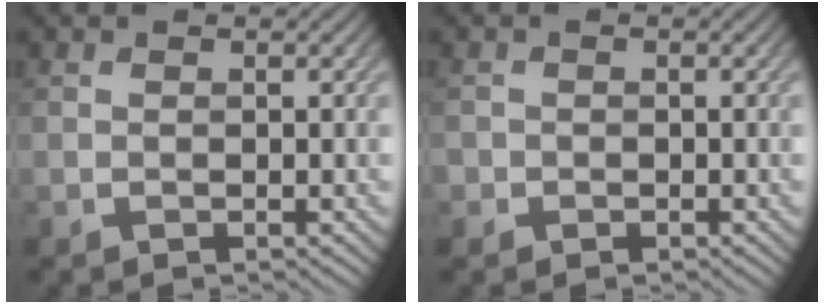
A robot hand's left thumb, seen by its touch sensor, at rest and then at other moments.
{"total": 1.0, "force": [-0.4, 1.0, 0.1], "torque": [0.004, -0.005, -0.010]}